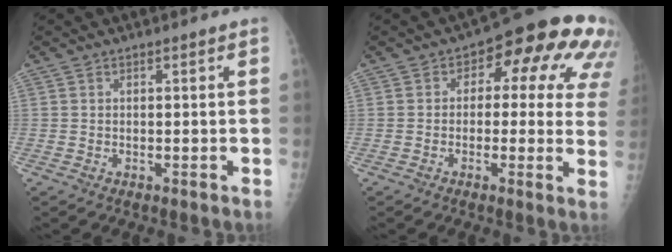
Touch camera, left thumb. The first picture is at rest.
{"total": 15.9, "force": [5.4, 8.5, 12.3], "torque": [-0.086, 0.013, 0.047]}